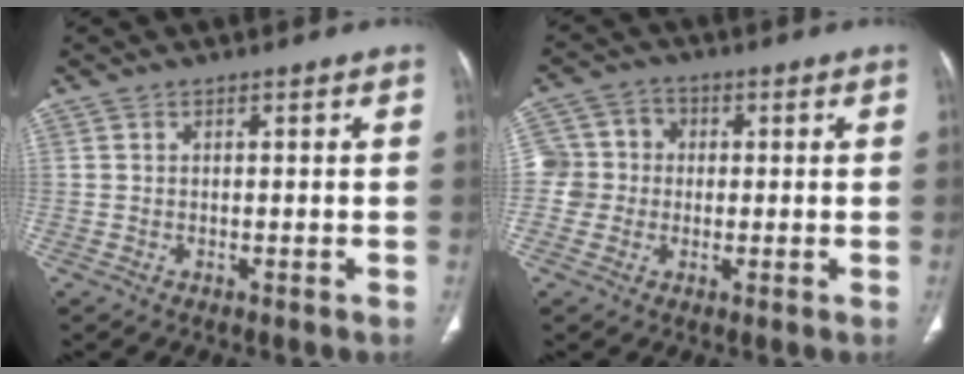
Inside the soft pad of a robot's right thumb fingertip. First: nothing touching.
{"total": 6.8, "force": [-0.2, 6.6, 1.6], "torque": [-0.002, 0.019, -0.013]}